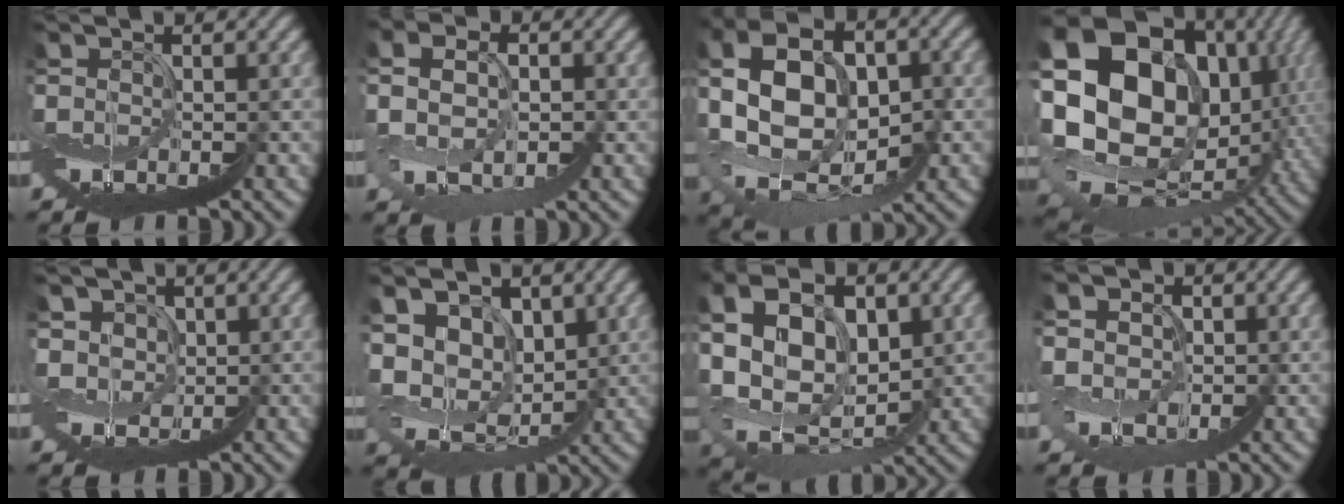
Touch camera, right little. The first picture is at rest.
{"total": 2.5, "force": [0.6, 1.8, 1.7], "torque": [-0.053, 0.012, 0.012]}
{"total": 9.8, "force": [1.0, 7.1, 6.7], "torque": [-0.151, 0.021, 0.031]}
{"total": 18.5, "force": [5.8, 14.8, 9.6], "torque": [-0.242, 0.013, 0.099]}
{"total": 2.8, "force": [2.4, 0.5, -1.3], "torque": [0.013, 0.017, 0.029]}
{"total": 6.4, "force": [3.6, 4.1, 3.4], "torque": [-0.065, 0.018, 0.056]}
{"total": 10.2, "force": [3.2, 7.1, 6.6], "torque": [-0.138, 0.028, 0.063]}
{"total": 3.6, "force": [1.8, 2.7, 1.6], "torque": [-0.034, 0.010, 0.009]}